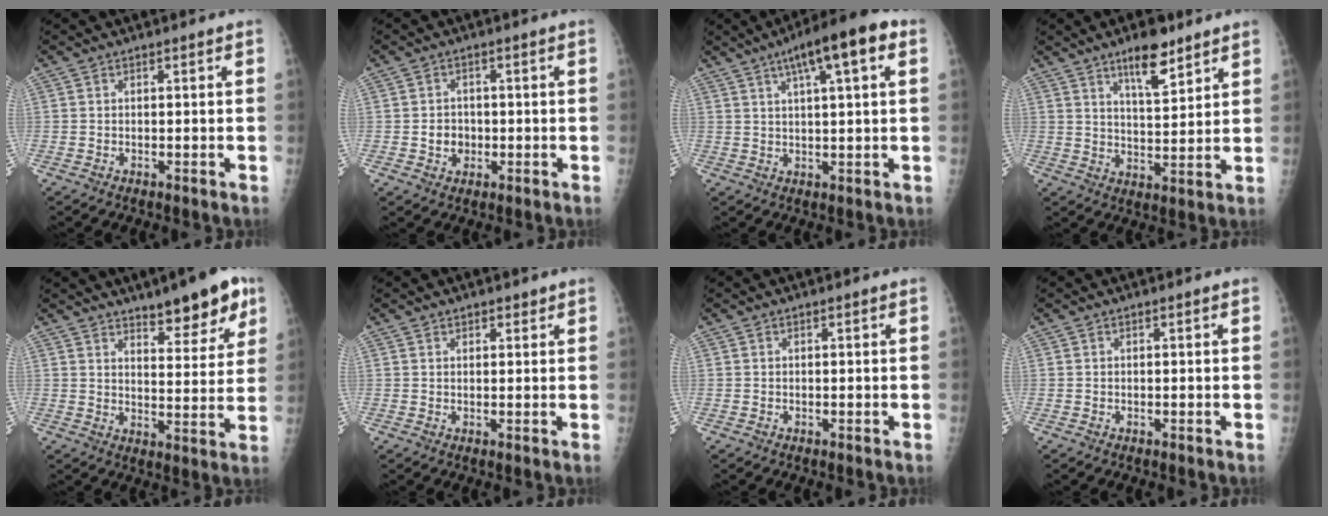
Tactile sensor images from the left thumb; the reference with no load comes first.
{"total": 3.4, "force": [-0.5, 3.0, 1.5], "torque": [-0.006, 0.005, -0.007]}
{"total": 11.6, "force": [5.2, 2.3, 10.1], "torque": [-0.151, 0.011, 0.073]}
{"total": 8.9, "force": [6.0, 2.9, 6.0], "torque": [-0.081, -0.039, 0.100]}
{"total": 12.4, "force": [8.1, 4.0, 8.4], "torque": [-0.081, -0.042, 0.118]}
{"total": 1.4, "force": [1.1, 0.8, 0.3], "torque": [0.012, -0.006, 0.012]}
{"total": 0.0}
{"total": 0.0}